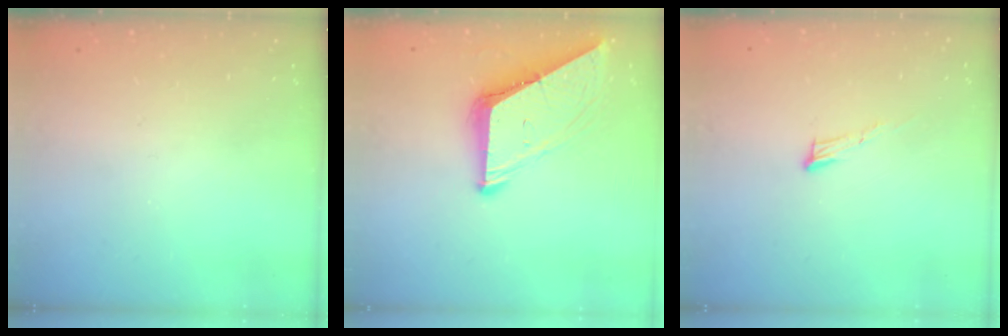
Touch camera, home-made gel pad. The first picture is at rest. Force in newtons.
{"total": 8.6, "press": 8.6, "slide": 0.9}
{"total": 5.7, "press": 5.7, "slide": 0.3}